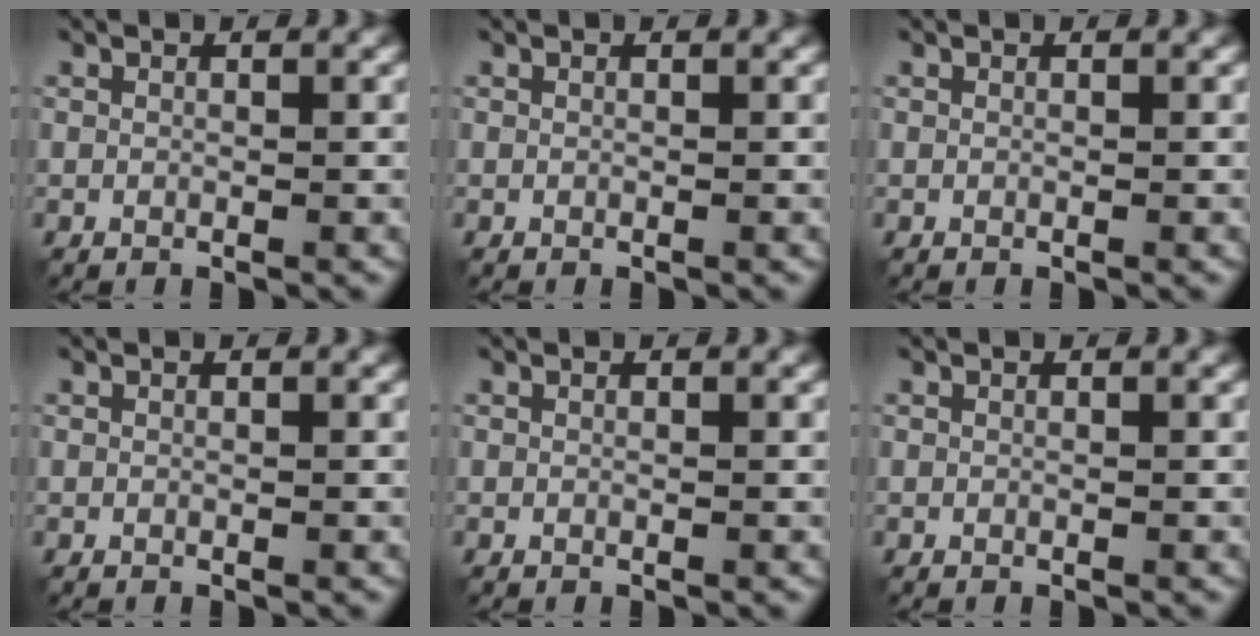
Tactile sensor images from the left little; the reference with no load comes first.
{"total": 0.0}
{"total": 0.0}
{"total": 0.0}
{"total": 0.0}
{"total": 0.0}